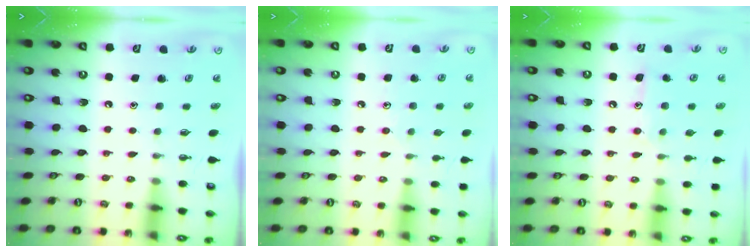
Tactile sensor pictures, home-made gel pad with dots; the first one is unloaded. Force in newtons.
{"total": 5.6, "press": 5.6, "slide": 0.5}
{"total": 9.2, "press": 9.2, "slide": 0.6}